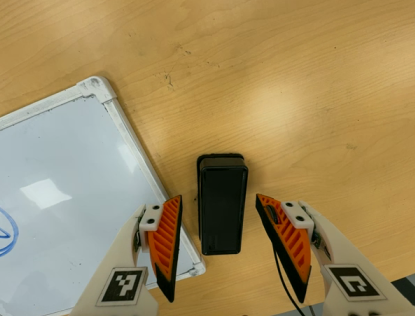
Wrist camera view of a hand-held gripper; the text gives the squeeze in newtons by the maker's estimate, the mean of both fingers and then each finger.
{"total": 0.0}